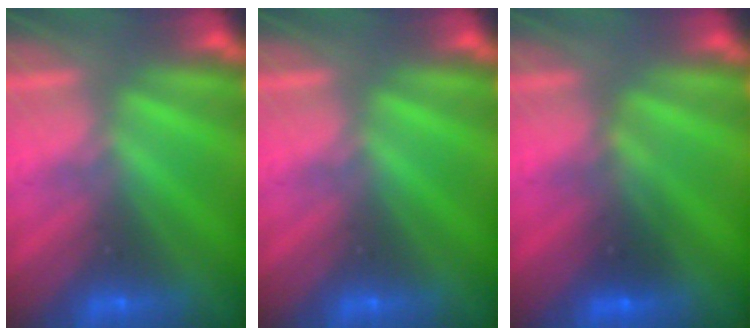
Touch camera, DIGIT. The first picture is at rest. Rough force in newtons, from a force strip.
{"total": 0.0}
{"total": 2.6}